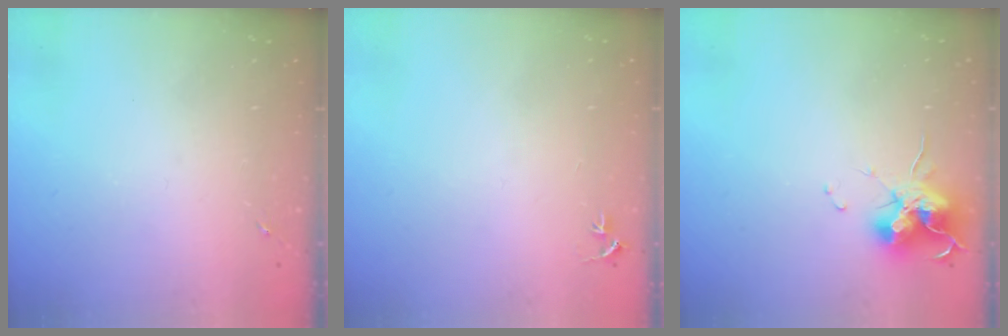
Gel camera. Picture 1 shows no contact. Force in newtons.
{"total": 2.9, "press": 2.9, "slide": 0.2}
{"total": 14.3, "press": 14.2, "slide": 1.4}